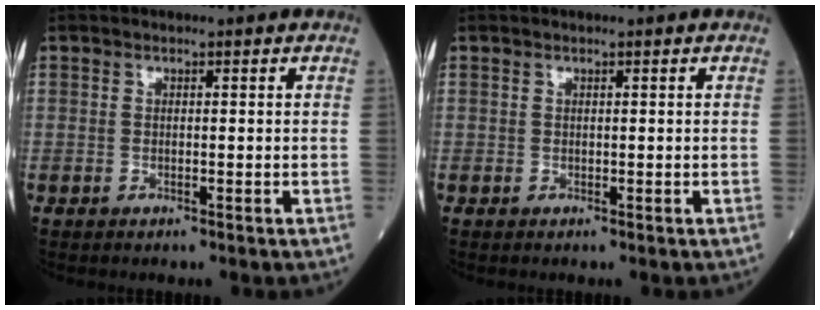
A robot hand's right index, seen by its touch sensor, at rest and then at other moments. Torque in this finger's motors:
{"motor_torque": [0.00, 0.00, 0.00, 0.00]}